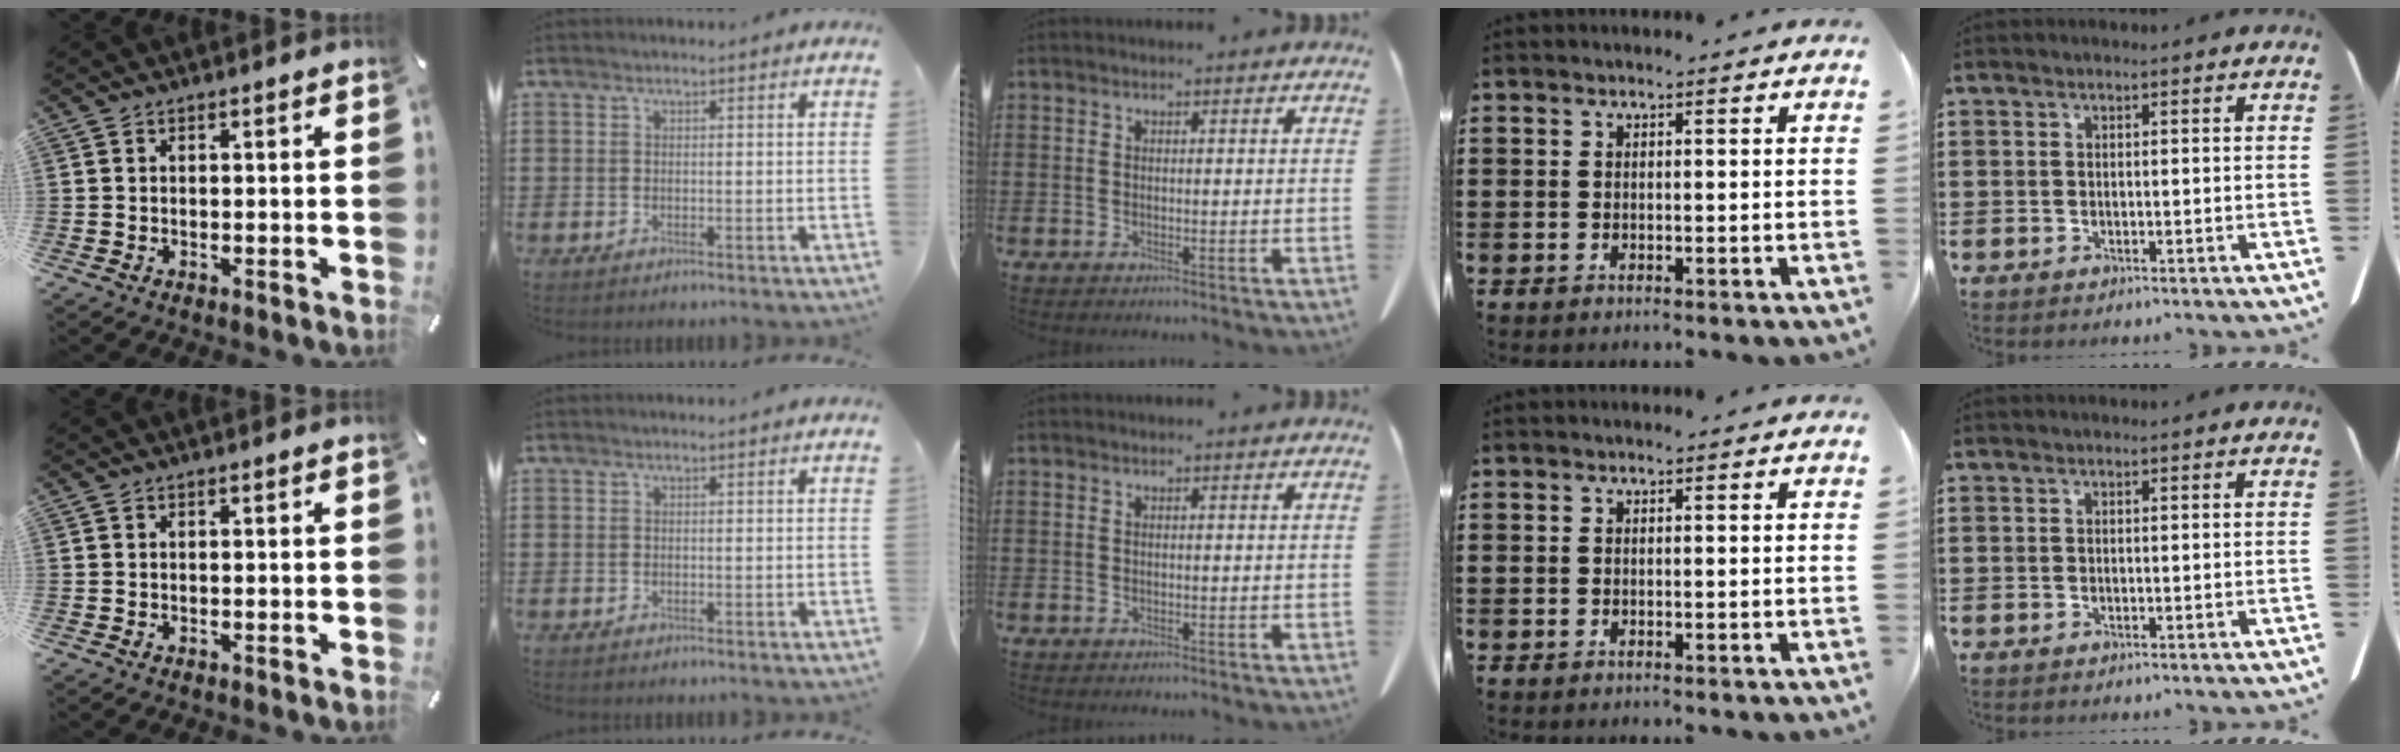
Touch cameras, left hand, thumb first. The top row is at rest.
{}